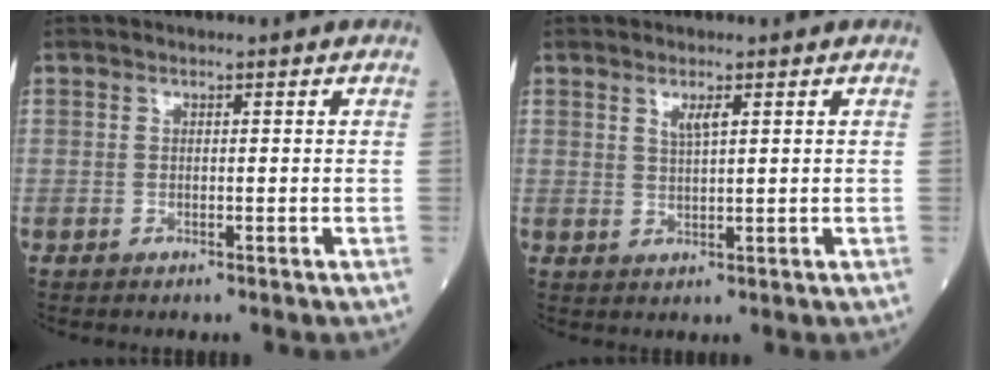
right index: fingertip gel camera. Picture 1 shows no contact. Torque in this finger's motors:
{"motor_torque": [-0.08, -0.03, 0.02, 0.04]}